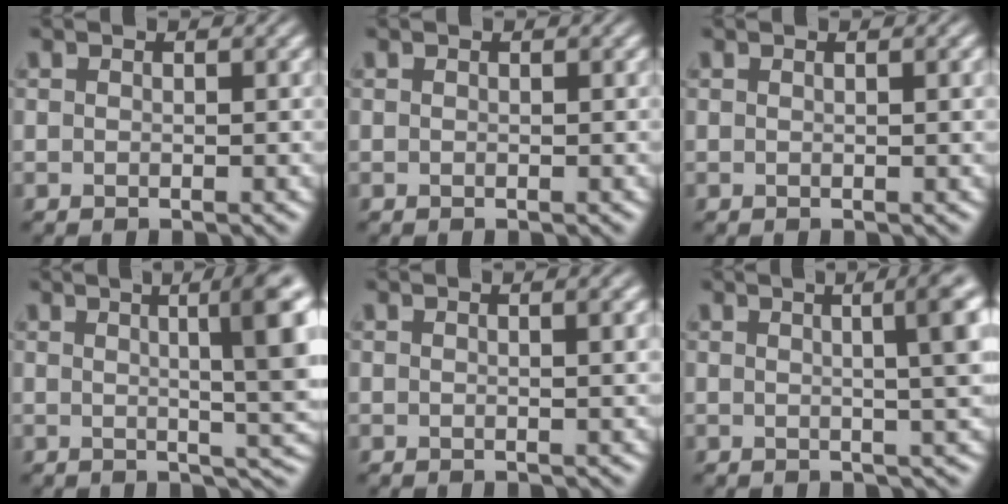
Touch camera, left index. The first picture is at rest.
{"total": 0.0}
{"total": 1.5, "force": [0.5, 0.4, 1.3], "torque": [-0.015, 0.003, 0.001]}
{"total": 9.0, "force": [2.1, 1.8, 8.6], "torque": [-0.083, 0.014, 0.030]}
{"total": 2.8, "force": [1.0, 1.0, 2.5], "torque": [-0.017, 0.007, 0.003]}
{"total": 7.3, "force": [1.9, 2.2, 6.7], "torque": [-0.035, 0.027, 0.016]}